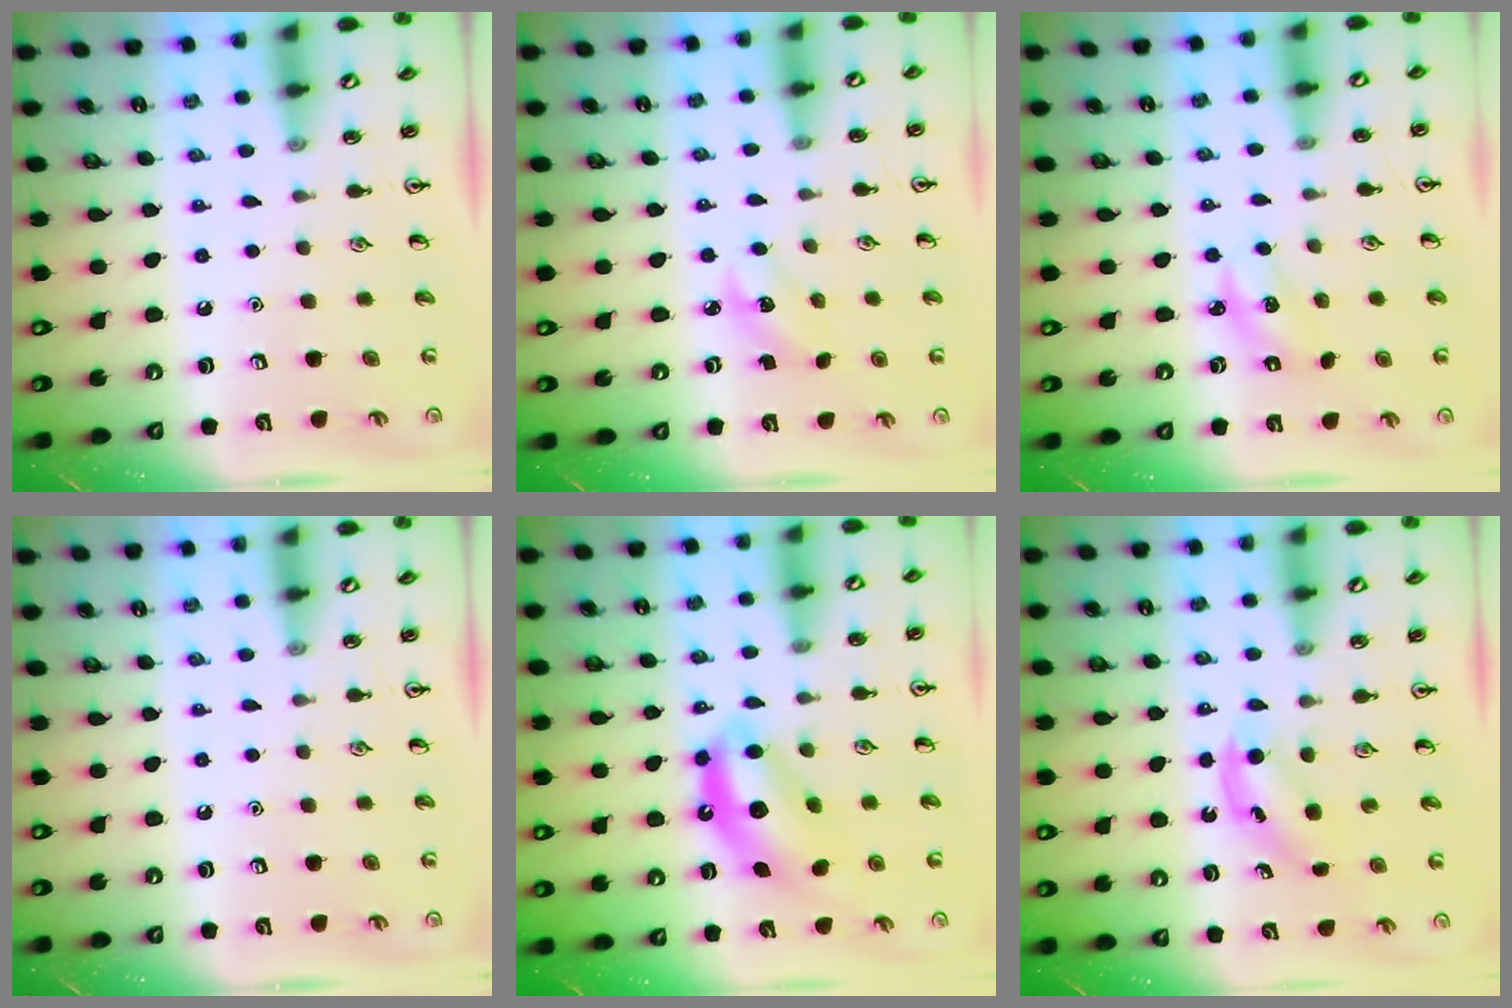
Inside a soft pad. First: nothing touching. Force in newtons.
{"total": 2.9, "press": 2.8, "slide": 0.9}
{"total": 2.5, "press": 2.4, "slide": 0.5}
{"total": 0.0}
{"total": 10.0, "press": 9.5, "slide": 3.1}
{"total": 4.5, "press": 4.2, "slide": 1.5}